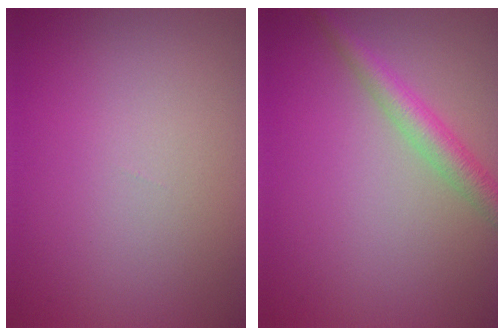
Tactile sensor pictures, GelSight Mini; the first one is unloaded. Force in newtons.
{"total": 2.9, "press": 2.9, "slide": 0.1}